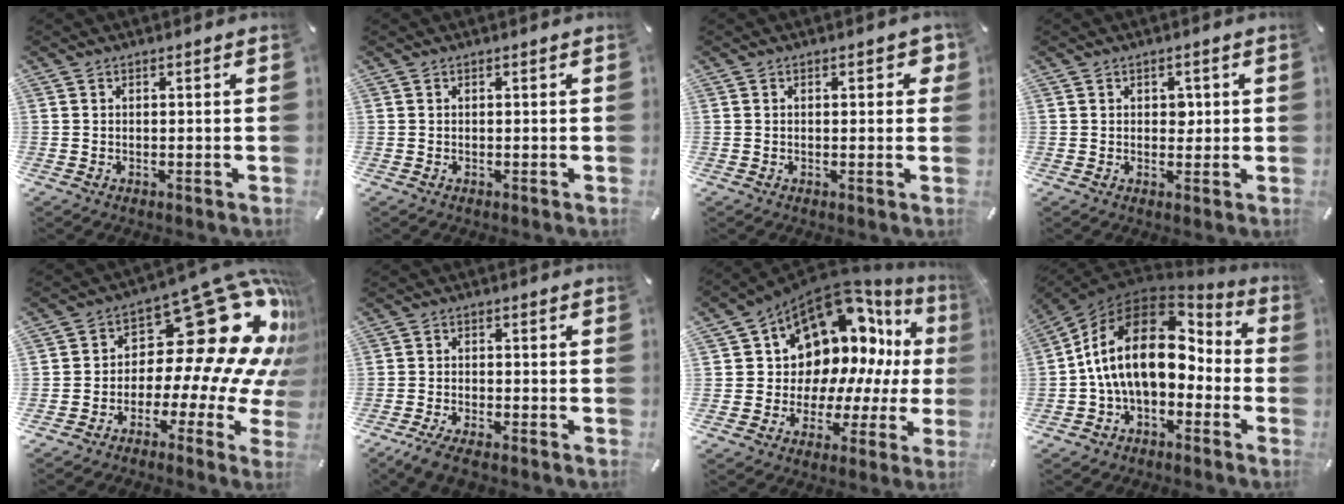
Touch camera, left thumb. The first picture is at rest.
{"total": 0.0}
{"total": 3.5, "force": [0.5, 1.8, 3.0], "torque": [-0.037, 0.001, 0.002]}
{"total": 2.5, "force": [0.3, 2.0, 1.5], "torque": [-0.008, -0.003, -0.003]}
{"total": 25.4, "force": [8.9, 12.4, 20.3], "torque": [-0.282, -0.087, 0.162]}
{"total": 4.4, "force": [-3.5, 1.0, 2.5], "torque": [-0.057, 0.008, -0.066]}
{"total": 14.4, "force": [8.4, 10.3, 5.6], "torque": [-0.080, -0.102, 0.164]}
{"total": 19.8, "force": [1.7, 12.9, 15.0], "torque": [-0.302, -0.002, 0.028]}